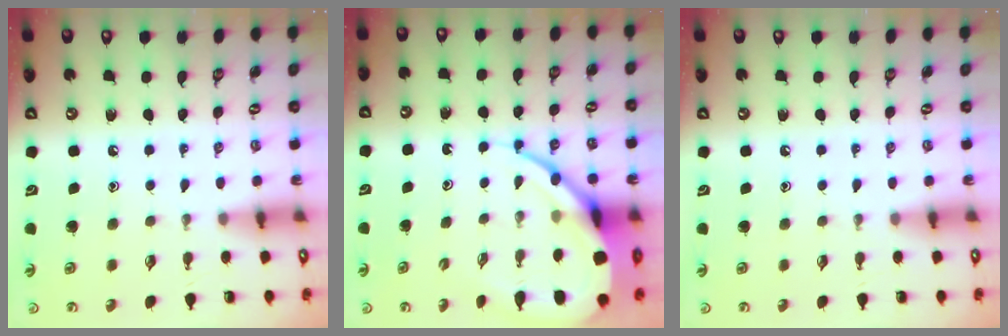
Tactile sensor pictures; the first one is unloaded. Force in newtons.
{"total": 13.1, "press": 13.1, "slide": 1.2}
{"total": 0.0}